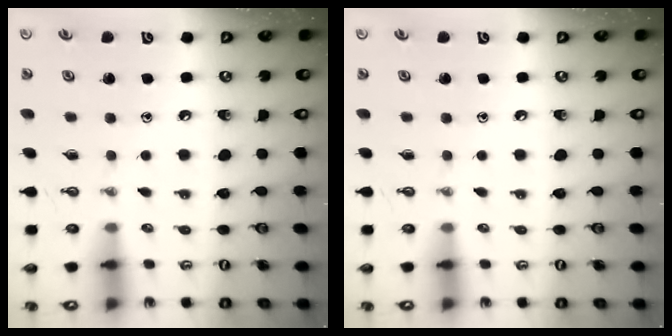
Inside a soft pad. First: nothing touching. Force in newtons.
{"total": 0.0}